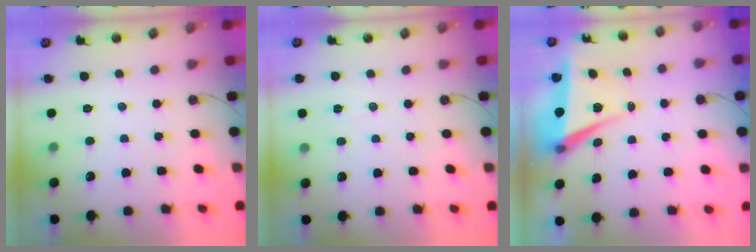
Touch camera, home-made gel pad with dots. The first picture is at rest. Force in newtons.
{"total": 5.9, "press": 3.8, "slide": 4.5}
{"total": 6.0, "press": 4.1, "slide": 4.3}